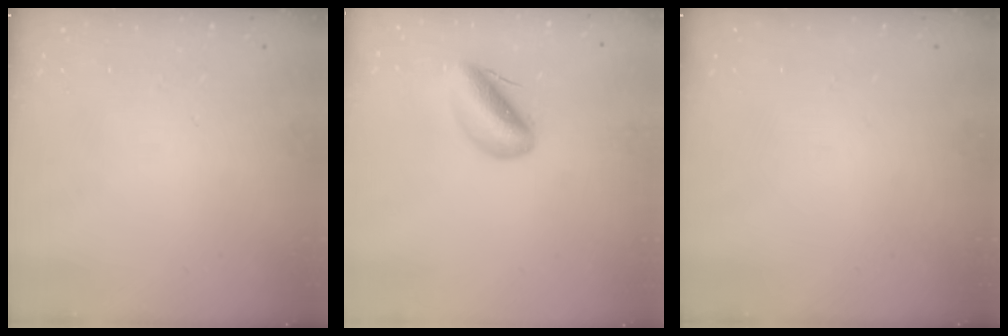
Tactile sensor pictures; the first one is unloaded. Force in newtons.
{"total": 7.7, "press": 7.5, "slide": 1.8}
{"total": 0.0}